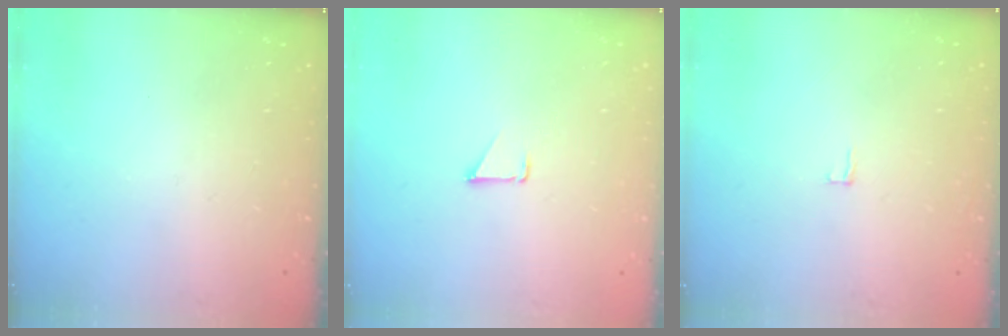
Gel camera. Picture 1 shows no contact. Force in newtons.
{"total": 0.9, "press": 0.9, "slide": 0.1}
{"total": 2.0, "press": 2.0, "slide": 0.2}